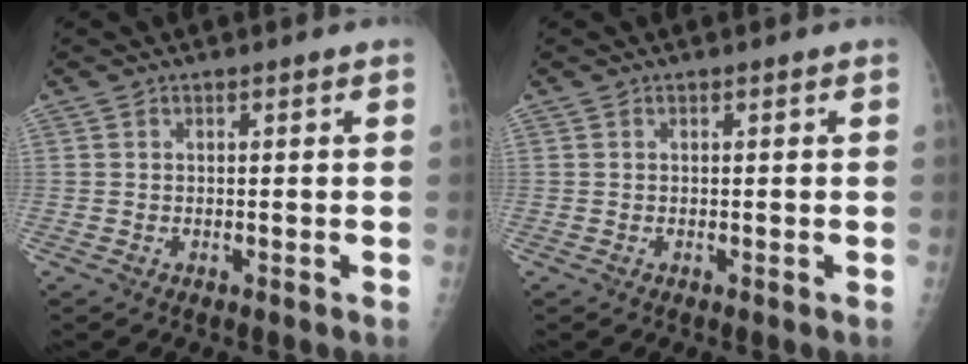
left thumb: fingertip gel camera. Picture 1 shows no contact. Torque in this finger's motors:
{"motor_torque": [0.00, 0.00, -0.03, -0.06, 0.00]}